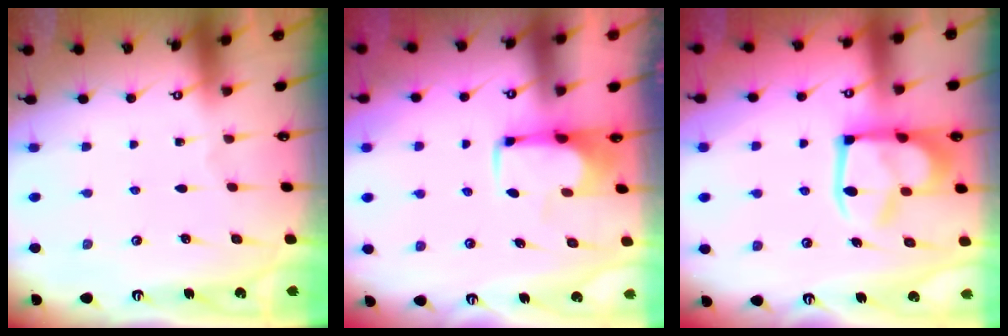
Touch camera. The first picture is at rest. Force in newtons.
{"total": 1.4, "press": 1.3, "slide": 0.5}
{"total": 9.3, "press": 9.2, "slide": 1.4}